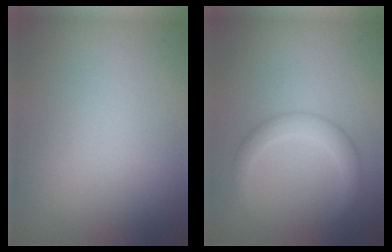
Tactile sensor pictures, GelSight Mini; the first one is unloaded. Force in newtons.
{"total": 2.2, "press": 2.2, "slide": 0.1}